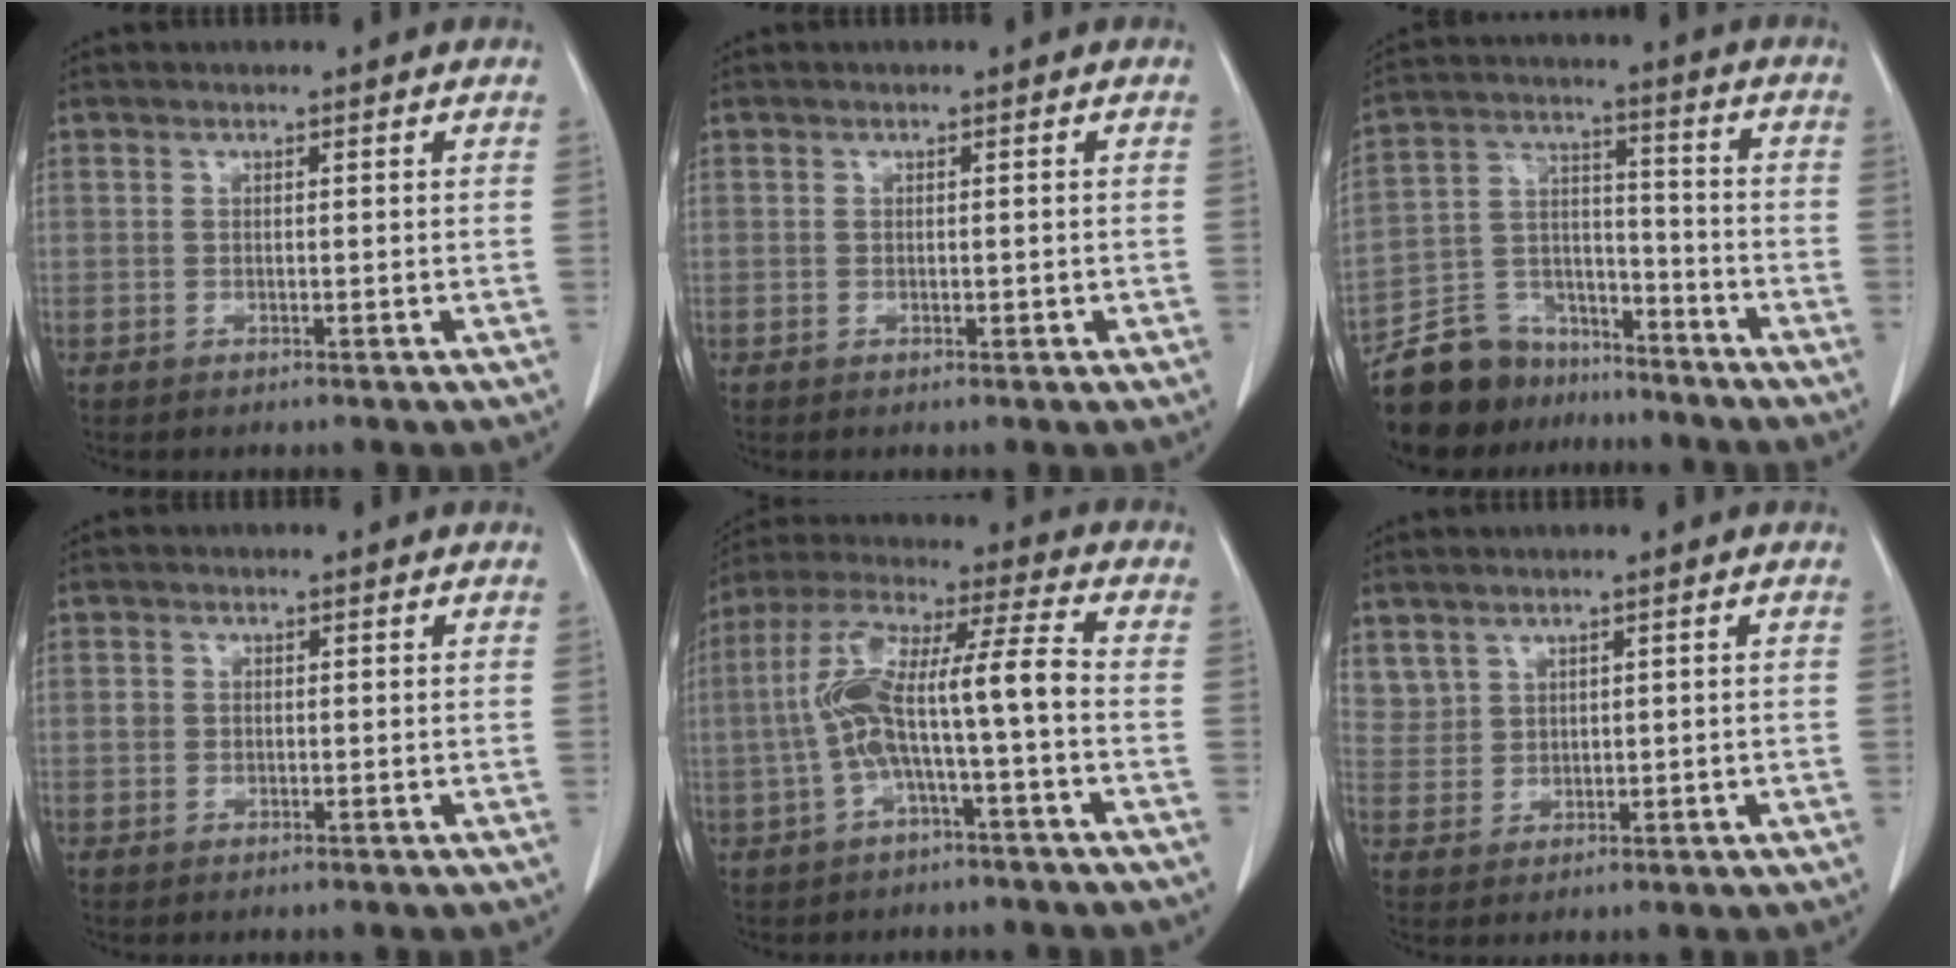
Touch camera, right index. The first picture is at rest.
{"total": 0.7, "force": [-0.1, 0.5, 0.5], "torque": [-0.006, 0.003, 0.000]}
{"total": 11.9, "force": [-10.0, 6.3, 1.6], "torque": [-0.044, 0.046, -0.175]}
{"total": 1.2, "force": [0.0, 1.1, 0.5], "torque": [-0.011, 0.007, 0.004]}
{"total": 11.7, "force": [-2.0, 1.2, 11.5], "torque": [-0.231, 0.037, -0.040]}
{"total": 3.9, "force": [2.4, 3.0, 0.6], "torque": [-0.012, 0.009, 0.061]}